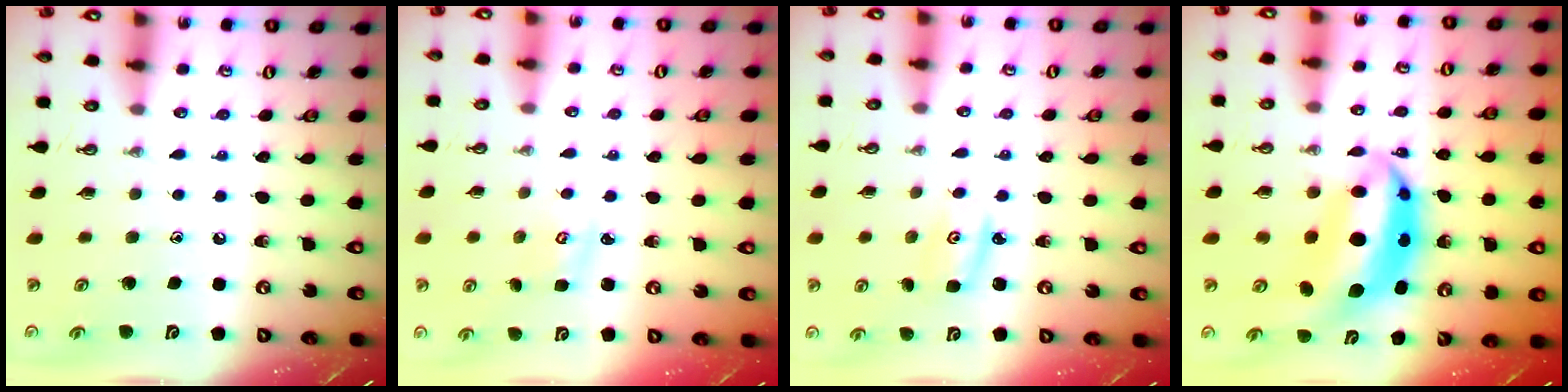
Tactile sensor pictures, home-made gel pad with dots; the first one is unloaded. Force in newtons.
{"total": 2.8, "press": 2.8, "slide": 0.3}
{"total": 2.8, "press": 2.8, "slide": 0.3}
{"total": 12.2, "press": 12.2, "slide": 1.1}